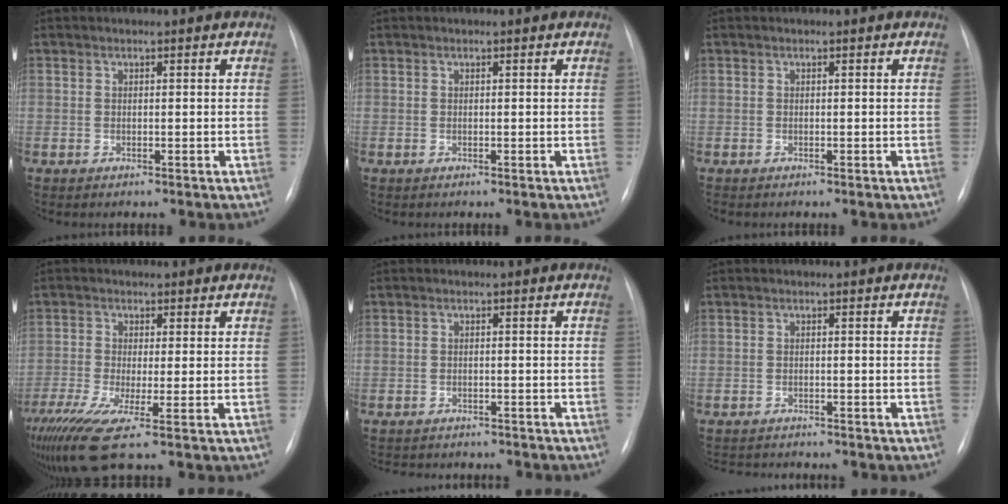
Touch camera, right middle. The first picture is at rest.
{"total": 0.0}
{"total": 0.0}
{"total": 9.9, "force": [-5.7, 1.1, 8.0], "torque": [-0.158, -0.028, -0.104]}
{"total": 7.8, "force": [-7.0, 2.6, 2.1], "torque": [-0.033, 0.004, -0.083]}
{"total": 5.0, "force": [-4.8, 0.9, 1.1], "torque": [-0.012, -0.005, -0.067]}